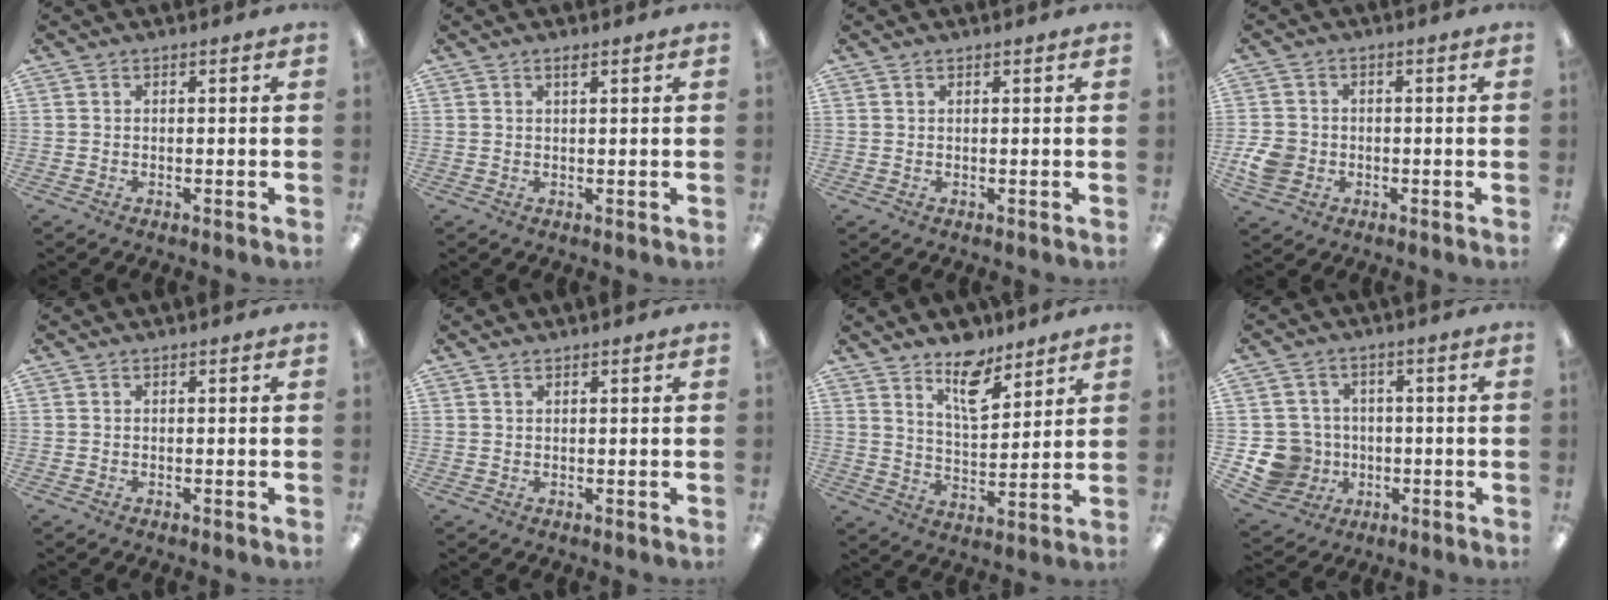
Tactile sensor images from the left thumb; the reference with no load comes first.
{"total": 1.2, "force": [0.9, 0.2, 0.7], "torque": [-0.016, 0.000, 0.016]}
{"total": 0.7, "force": [0.5, 0.3, 0.4], "torque": [-0.008, 0.002, 0.008]}
{"total": 6.1, "force": [-1.4, 5.3, 2.7], "torque": [-0.058, 0.008, -0.024]}
{"total": 0.0}
{"total": 1.0, "force": [0.7, 0.4, 0.5], "torque": [-0.012, 0.002, 0.013]}
{"total": 10.9, "force": [8.2, 4.6, 5.5], "torque": [-0.074, -0.050, 0.141]}
{"total": 9.3, "force": [-1.8, 8.9, 2.0], "torque": [-0.075, 0.017, -0.023]}